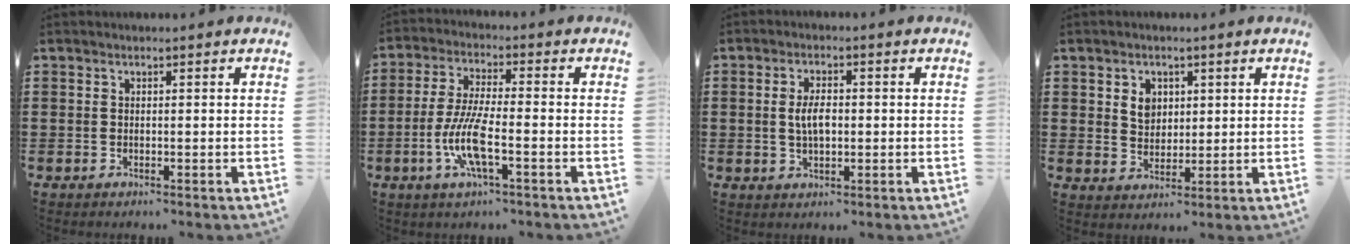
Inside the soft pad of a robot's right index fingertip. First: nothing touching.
{"total": 8.3, "force": [-2.9, 1.8, 7.6], "torque": [-0.165, -0.015, -0.059]}
{"total": 4.1, "force": [0.1, 1.9, 3.7], "torque": [-0.073, 0.006, 0.000]}
{"total": 3.6, "force": [1.3, 2.9, 1.7], "torque": [-0.036, 0.008, 0.021]}